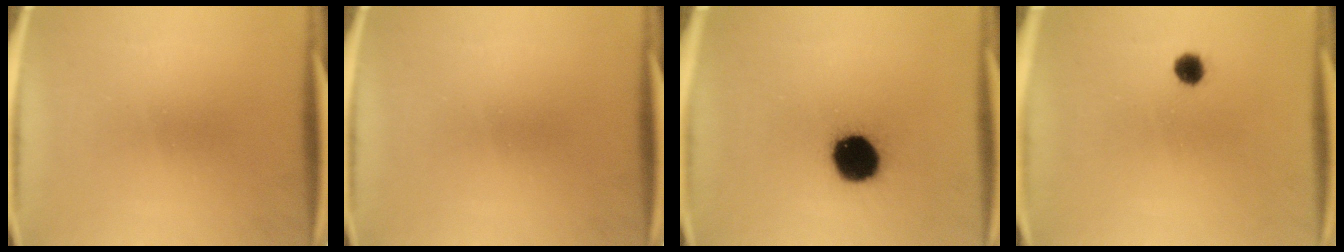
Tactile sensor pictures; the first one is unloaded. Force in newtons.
{"total": 0.0}
{"total": 14.6}
{"total": 2.4}